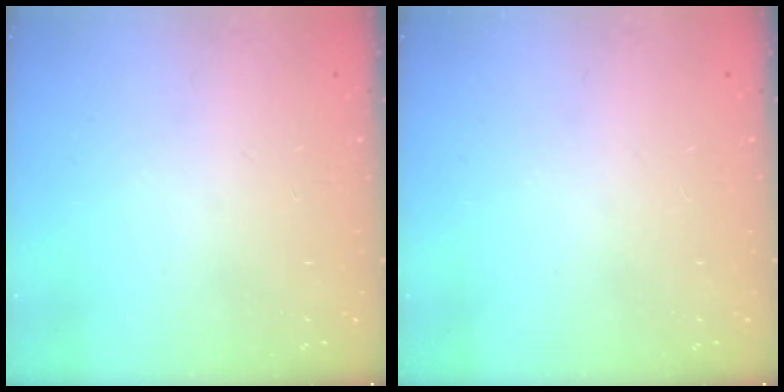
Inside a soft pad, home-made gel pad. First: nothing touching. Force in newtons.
{"total": 0.0}